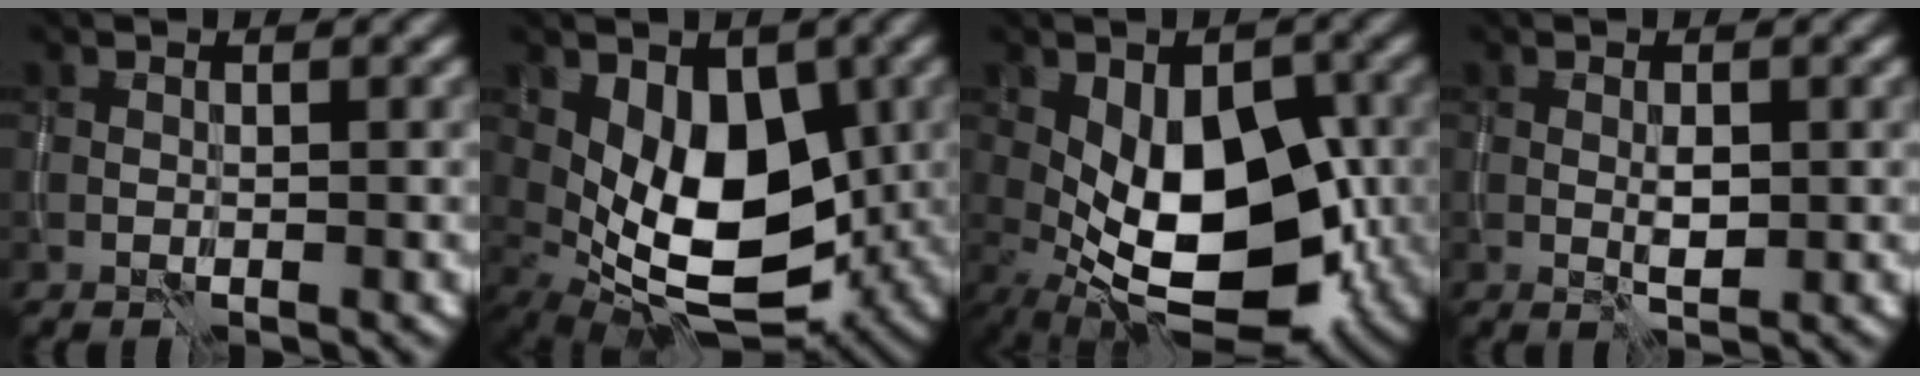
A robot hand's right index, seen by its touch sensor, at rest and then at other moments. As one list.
[{"total": 8.8, "force": [0.6, 5.3, 7.1], "torque": [-0.128, -0.021, 0.018]}, {"total": 11.8, "force": [-2.1, 6.4, 9.7], "torque": [-0.146, -0.006, -0.035]}, {"total": 1.3, "force": [0.1, 0.5, 1.2], "torque": [-0.023, -0.001, 0.004]}]